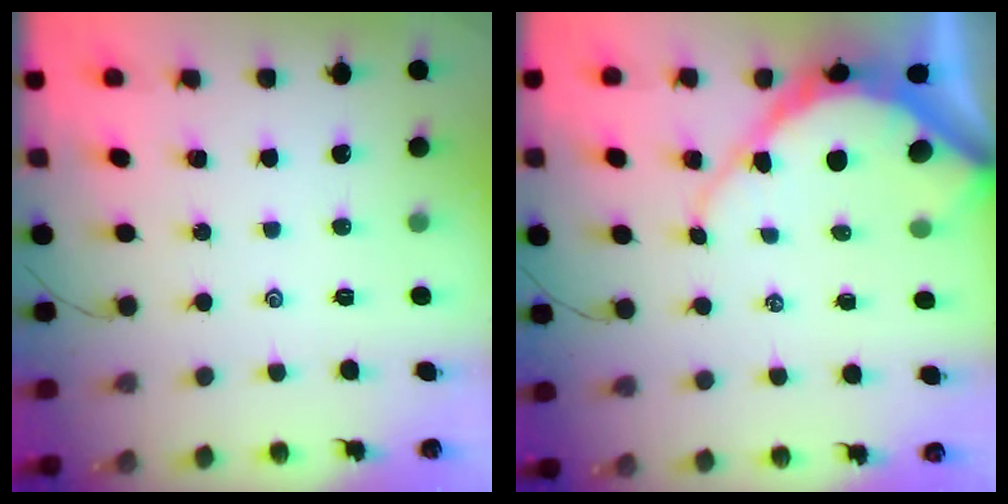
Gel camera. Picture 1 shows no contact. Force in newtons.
{"total": 10.3, "press": 10.2, "slide": 1.0}